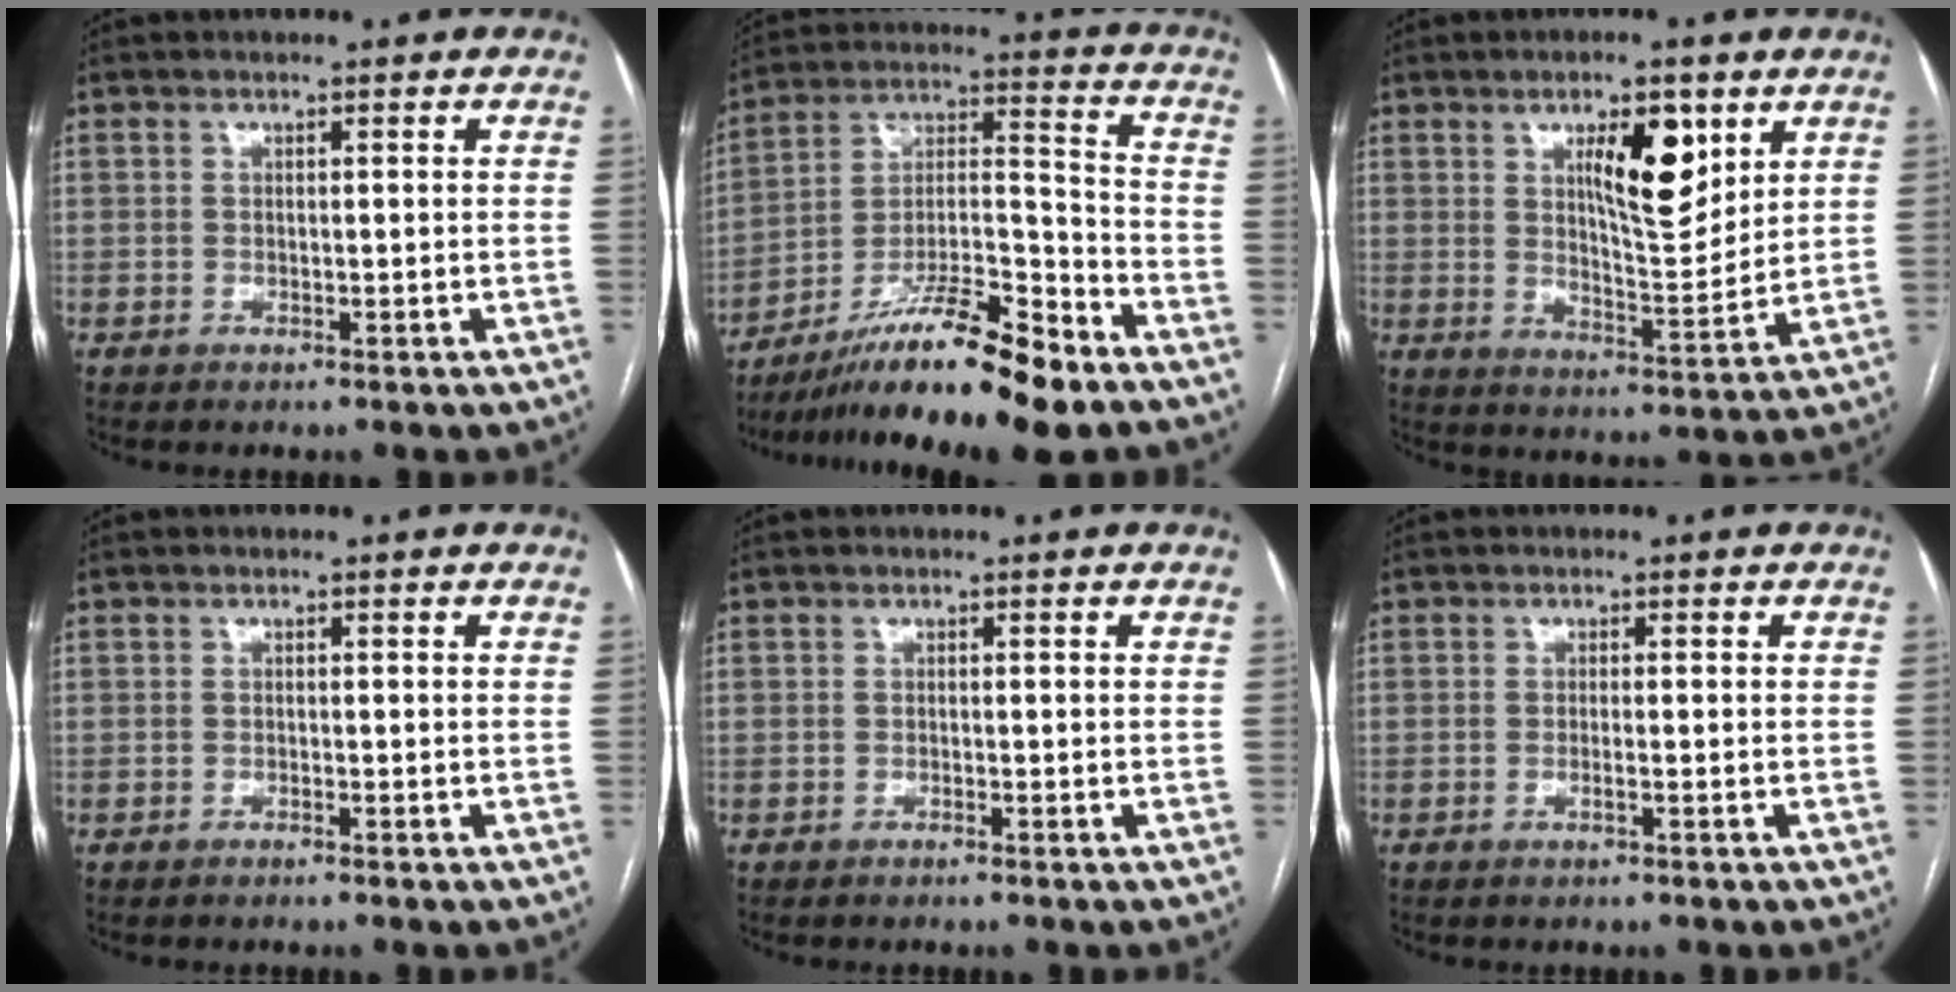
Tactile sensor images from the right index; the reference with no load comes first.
{"total": 18.2, "force": [-13.1, 1.4, 12.5], "torque": [-0.223, -0.013, -0.227]}
{"total": 9.7, "force": [4.5, 2.8, 8.2], "torque": [-0.132, -0.003, 0.076]}
{"total": 0.0}
{"total": 0.0}
{"total": 0.8, "force": [-0.4, -0.1, 0.7], "torque": [-0.015, 0.000, -0.006]}